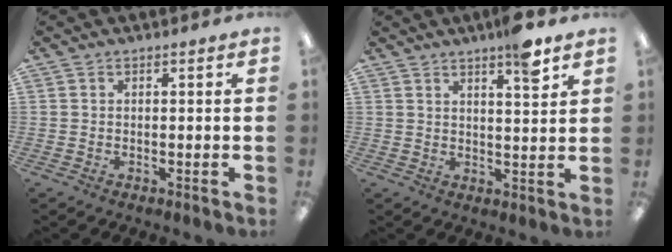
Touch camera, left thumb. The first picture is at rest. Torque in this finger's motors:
{"motor_torque": [3.07, 0.92, 1.08, -0.45, 0.00]}